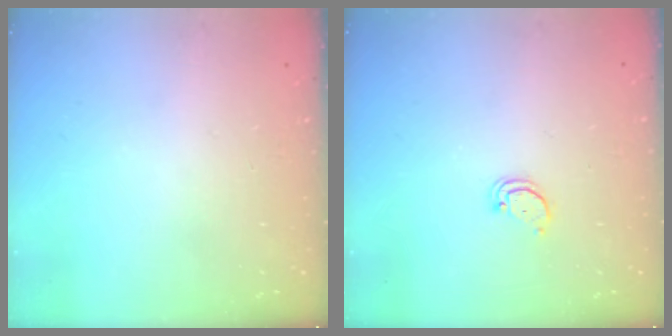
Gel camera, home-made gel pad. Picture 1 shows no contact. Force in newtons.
{"total": 2.1, "press": 2.1, "slide": 0.2}